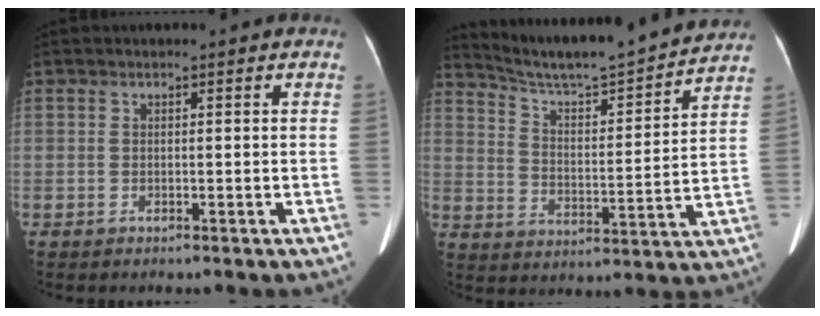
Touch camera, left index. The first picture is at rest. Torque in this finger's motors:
{"motor_torque": [-0.02, -0.83, -0.06, 0.01]}